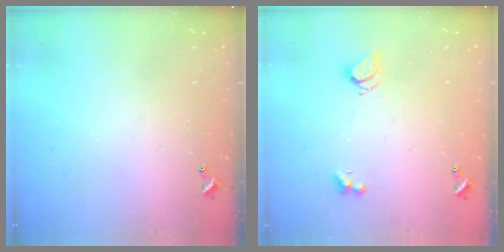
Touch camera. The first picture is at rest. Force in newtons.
{"total": 2.5, "press": 2.5, "slide": 0.6}